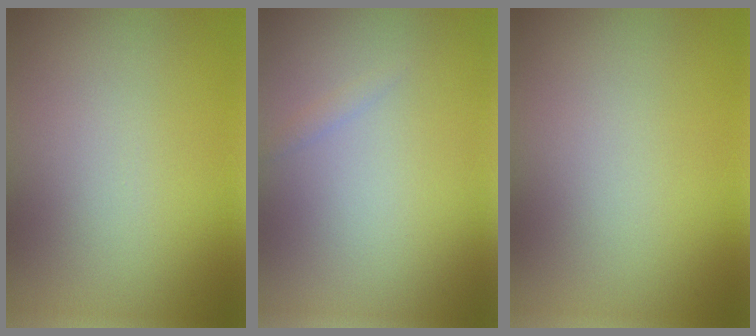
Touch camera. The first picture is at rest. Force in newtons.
{"total": 0.6, "press": 0.6, "slide": 0.1}
{"total": 0.0}